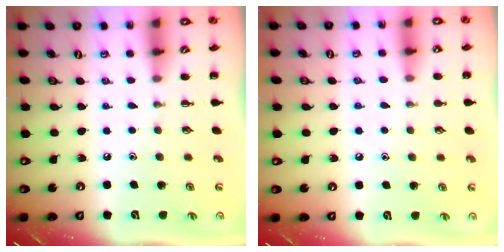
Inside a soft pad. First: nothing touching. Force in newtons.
{"total": 5.0, "press": 4.7, "slide": 1.5}